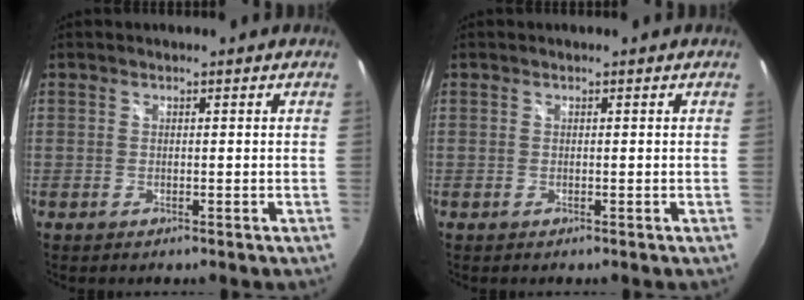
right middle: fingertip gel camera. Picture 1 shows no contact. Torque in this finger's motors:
{"motor_torque": [0.00, 0.00, 0.00, 0.00]}